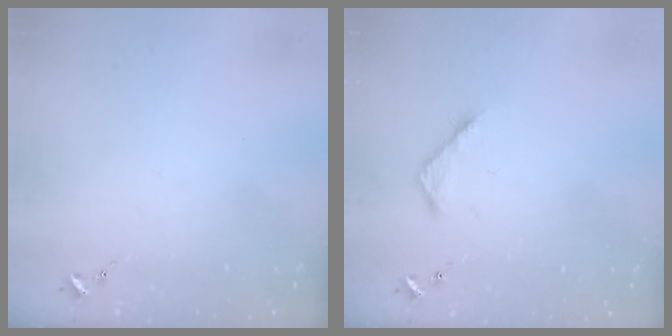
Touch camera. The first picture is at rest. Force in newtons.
{"total": 4.6, "press": 4.6, "slide": 0.5}